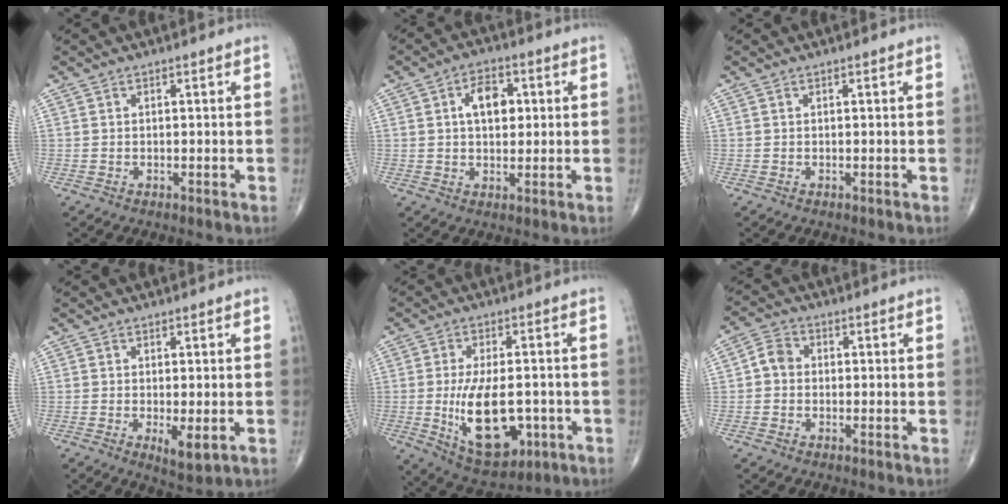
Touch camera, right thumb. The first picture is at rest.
{"total": 7.4, "force": [1.6, 4.6, 5.6], "torque": [-0.070, 0.005, 0.024]}
{"total": 0.0}
{"total": 4.3, "force": [-0.9, 1.4, 3.9], "torque": [-0.061, -0.014, -0.012]}
{"total": 15.0, "force": [-3.0, 7.6, 12.6], "torque": [-0.198, -0.005, -0.029]}
{"total": 4.0, "force": [-0.2, 3.4, 2.0], "torque": [-0.027, 0.012, -0.011]}